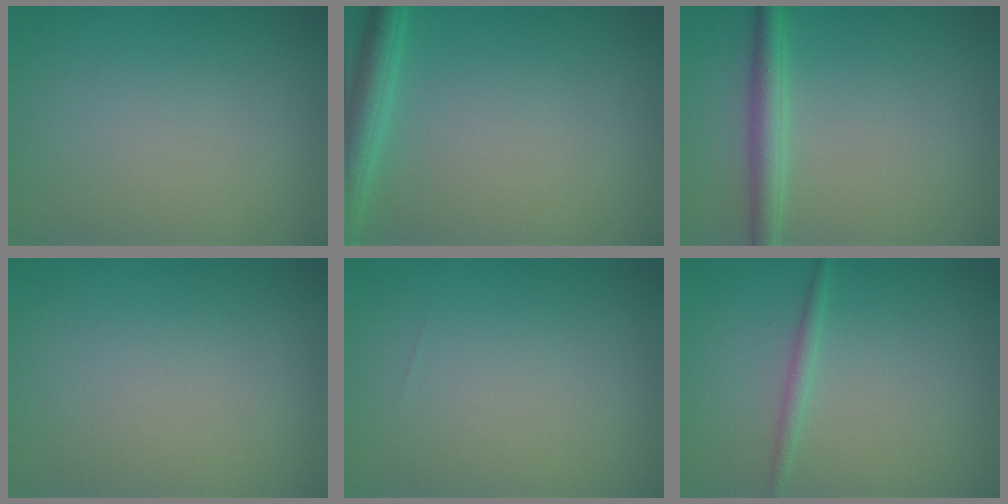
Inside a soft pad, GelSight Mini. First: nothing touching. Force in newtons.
{"total": 3.0, "press": 3.0, "slide": 0.2}
{"total": 2.7, "press": 2.7, "slide": 0.1}
{"total": 0.0}
{"total": 0.0}
{"total": 1.1, "press": 1.1, "slide": 0.1}